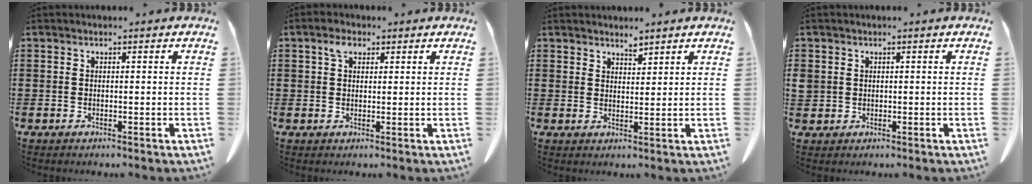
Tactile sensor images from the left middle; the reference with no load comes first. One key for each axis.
{"total": 2.4, "fx": 1.2, "fy": 1.4, "fz": 1.5, "tx": -0.028, "ty": 0.002, "tz": 0.019}
{"total": 2.0, "fx": 1.9, "fy": 0.5, "fz": 0.5, "tx": -0.012, "ty": 0.000, "tz": 0.036}
{"total": 1.3, "fx": 0.3, "fy": 1.2, "fz": 0.3, "tx": -0.011, "ty": 0.006, "tz": 0.005}